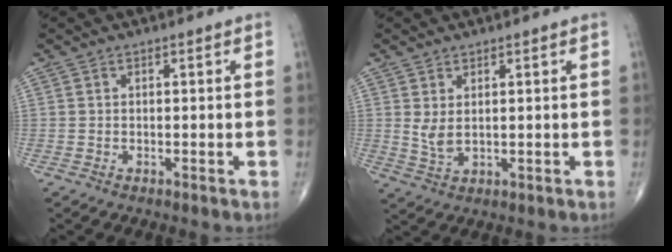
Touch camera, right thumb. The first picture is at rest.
{"total": 3.4, "force": [1.0, 1.4, 2.9], "torque": [-0.058, -0.011, 0.027]}